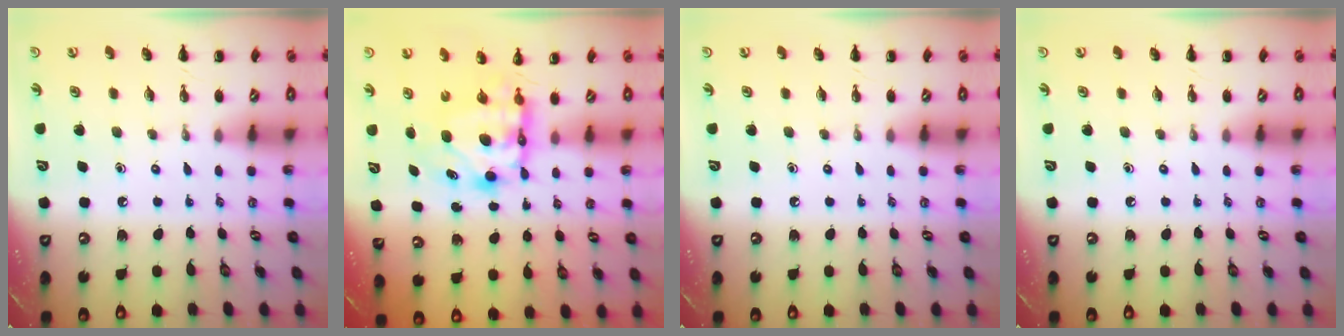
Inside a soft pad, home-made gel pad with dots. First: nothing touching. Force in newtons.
{"total": 7.1, "press": 6.9, "slide": 1.7}
{"total": 0.0}
{"total": 0.0}